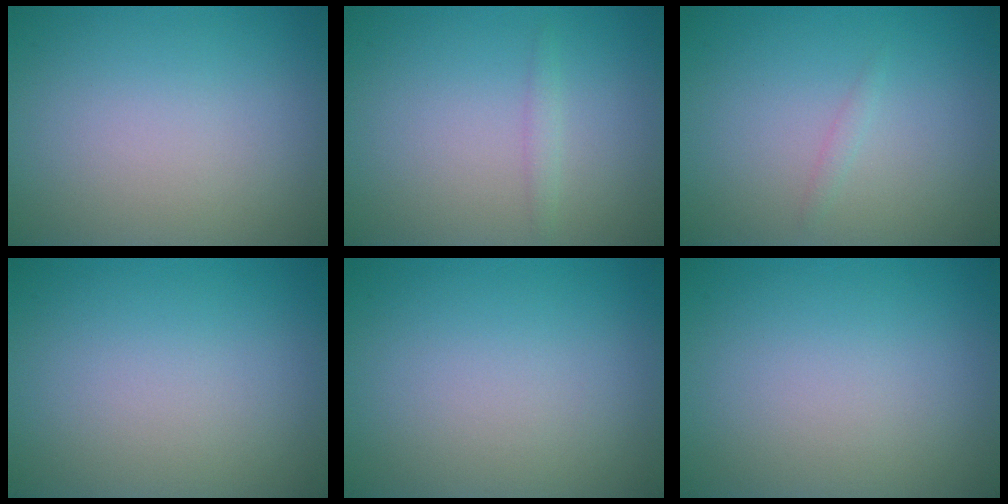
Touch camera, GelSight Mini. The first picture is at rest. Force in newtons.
{"total": 0.8, "press": 0.8, "slide": 0.0}
{"total": 0.6, "press": 0.6, "slide": 0.0}
{"total": 0.0}
{"total": 0.0}
{"total": 0.0}